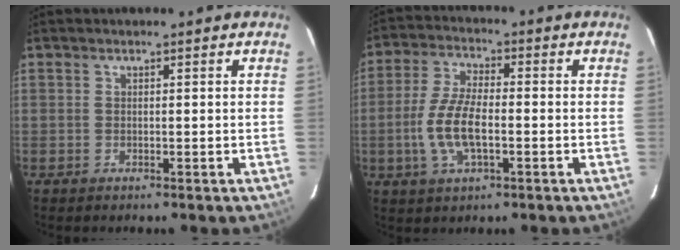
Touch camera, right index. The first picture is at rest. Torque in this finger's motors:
{"motor_torque": [1.51, -0.38, 0.81, 0.21]}